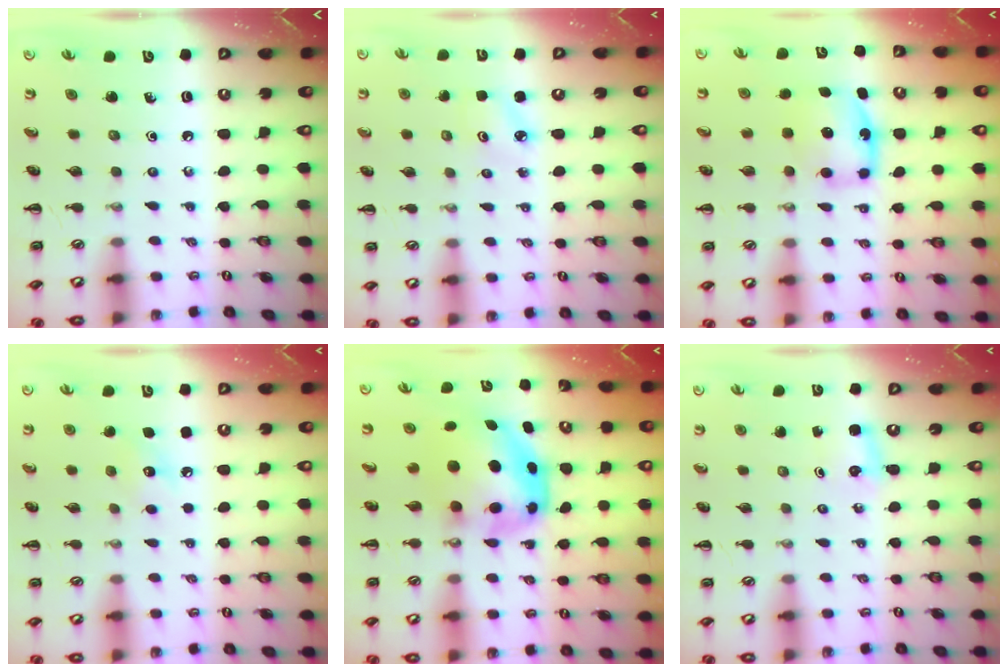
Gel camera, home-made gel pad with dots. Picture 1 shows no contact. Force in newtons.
{"total": 2.5, "press": 2.4, "slide": 0.6}
{"total": 6.3, "press": 6.2, "slide": 1.0}
{"total": 6.9, "press": 6.7, "slide": 1.7}
{"total": 7.3, "press": 7.1, "slide": 1.5}
{"total": 2.8, "press": 2.6, "slide": 0.9}